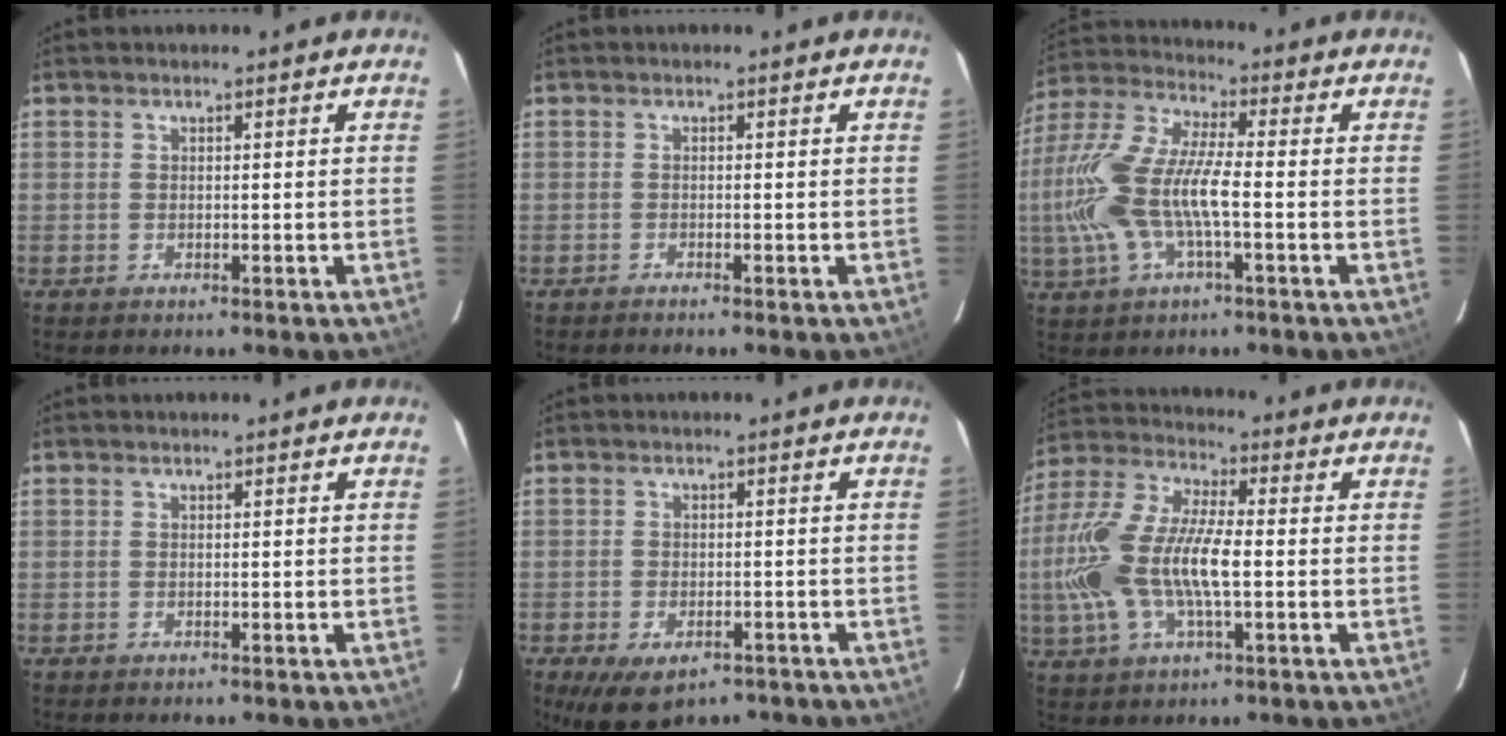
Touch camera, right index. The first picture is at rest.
{"total": 0.7, "force": [-0.6, -0.1, 0.2], "torque": [-0.003, -0.002, -0.013]}
{"total": 16.8, "force": [-2.8, 5.5, 15.6], "torque": [-0.324, 0.000, -0.057]}
{"total": 0.0}
{"total": 9.3, "force": [-6.1, 4.7, 5.3], "torque": [-0.108, -0.023, -0.088]}
{"total": 17.5, "force": [-2.0, 6.3, 16.2], "torque": [-0.338, 0.001, -0.042]}